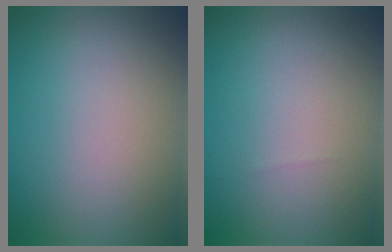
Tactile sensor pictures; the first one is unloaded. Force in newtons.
{"total": 0.0}